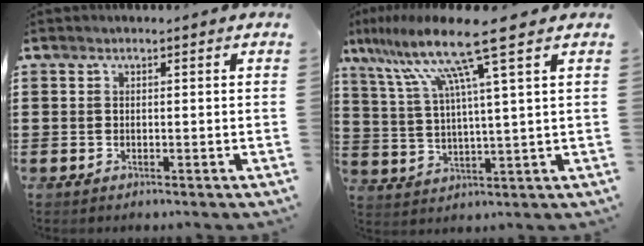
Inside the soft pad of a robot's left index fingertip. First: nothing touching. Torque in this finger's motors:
{"motor_torque": [1.05, -1.08, 1.06, 0.21]}